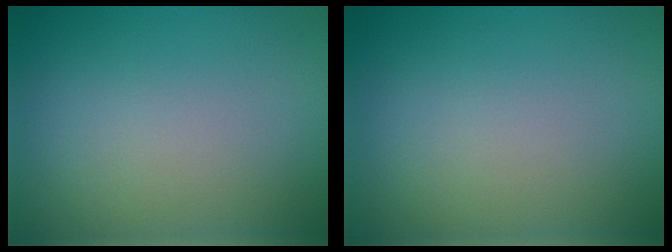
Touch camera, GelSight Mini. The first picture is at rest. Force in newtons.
{"total": 0.0}